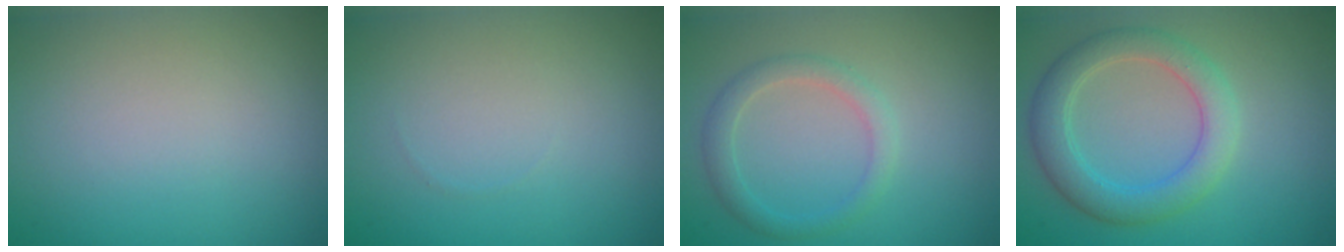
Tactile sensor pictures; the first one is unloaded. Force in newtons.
{"total": 0.0}
{"total": 2.3, "press": 2.3, "slide": 0.1}
{"total": 4.4, "press": 4.4, "slide": 0.2}